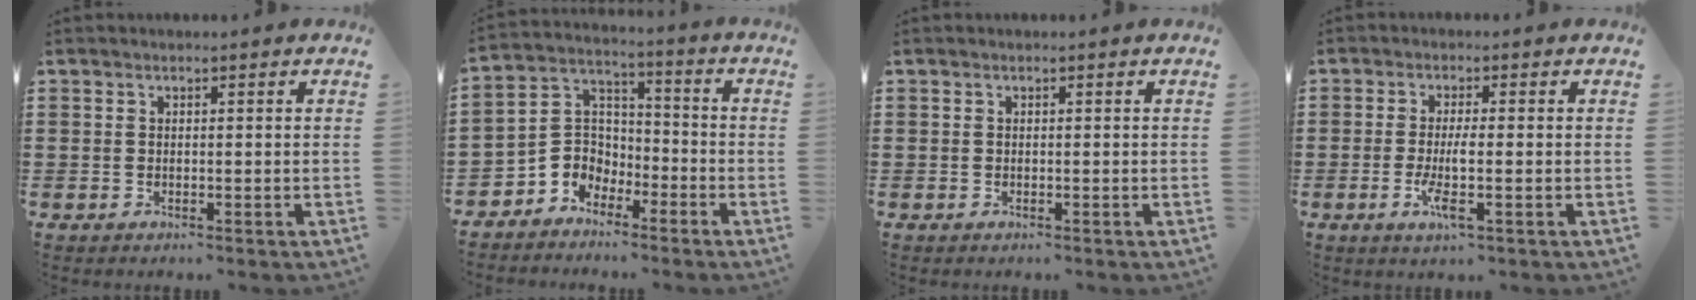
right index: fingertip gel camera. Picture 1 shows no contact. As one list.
[{"total": 4.7, "force": [-2.6, 3.9, 0.0], "torque": [-0.026, -0.001, -0.059]}, {"total": 0.0}, {"total": 4.5, "force": [-1.1, 0.4, 4.4], "torque": [-0.097, -0.017, -0.026]}]